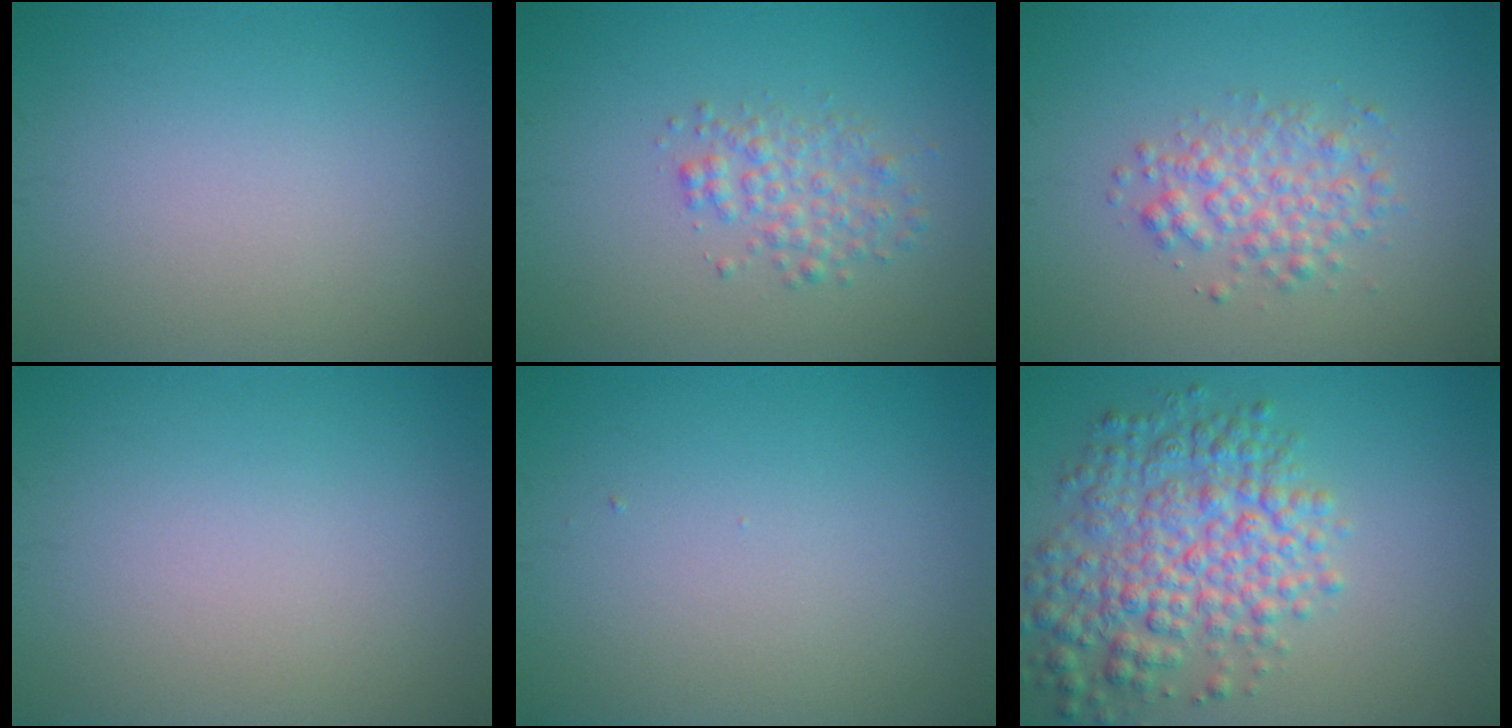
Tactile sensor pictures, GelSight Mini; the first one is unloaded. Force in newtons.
{"total": 2.5, "press": 2.5, "slide": 0.0}
{"total": 3.0, "press": 3.0, "slide": 0.1}
{"total": 0.0}
{"total": 0.0}
{"total": 6.8, "press": 6.8, "slide": 0.2}